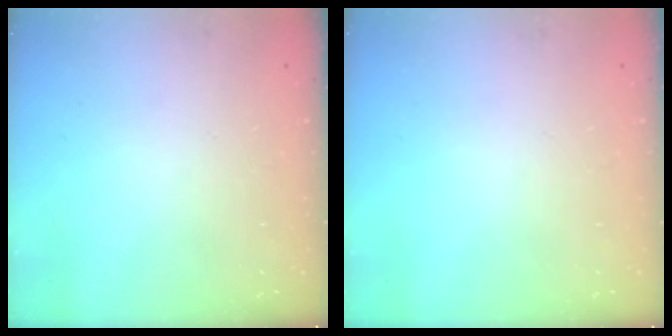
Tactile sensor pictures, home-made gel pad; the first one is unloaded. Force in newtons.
{"total": 0.0}